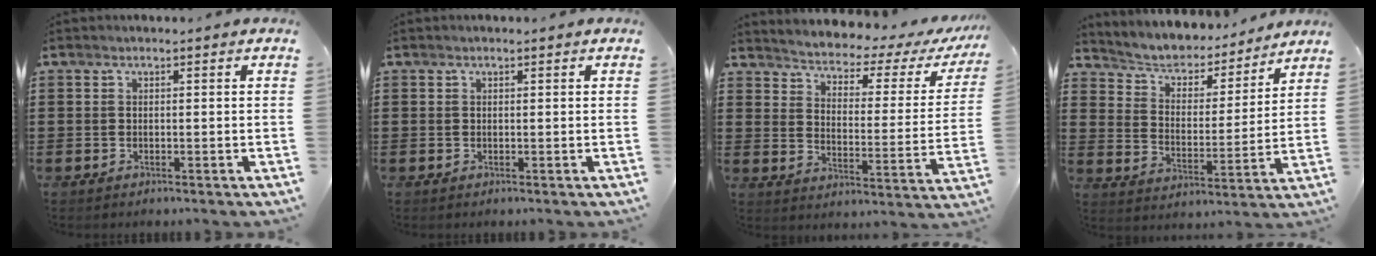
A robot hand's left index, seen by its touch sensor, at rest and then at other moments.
{"total": 0.0}
{"total": 2.4, "force": [2.1, 0.7, 1.1], "torque": [-0.038, -0.027, 0.024]}
{"total": 4.4, "force": [4.0, 1.8, 0.9], "torque": [-0.044, -0.031, 0.061]}